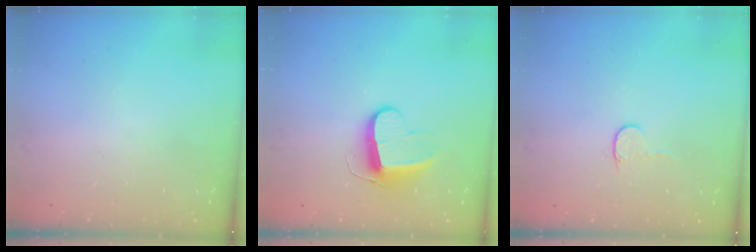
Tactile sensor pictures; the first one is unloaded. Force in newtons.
{"total": 9.7, "press": 9.7, "slide": 0.2}
{"total": 4.0, "press": 4.0, "slide": 0.4}